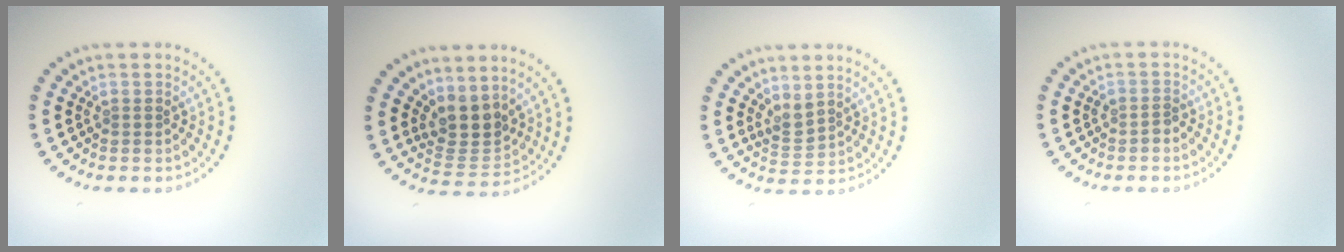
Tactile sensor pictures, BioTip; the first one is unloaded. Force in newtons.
{"total": 3.5, "press": 2.9, "slide": 2.0}
{"total": 1.7, "press": 1.4, "slide": 1.0}
{"total": 0.9, "press": 0.8, "slide": 0.5}